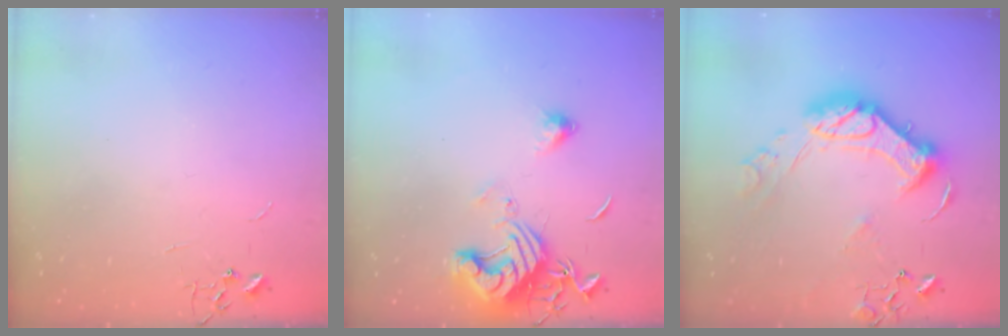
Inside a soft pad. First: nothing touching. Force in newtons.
{"total": 14.0, "press": 13.9, "slide": 1.7}
{"total": 17.9, "press": 17.8, "slide": 1.7}